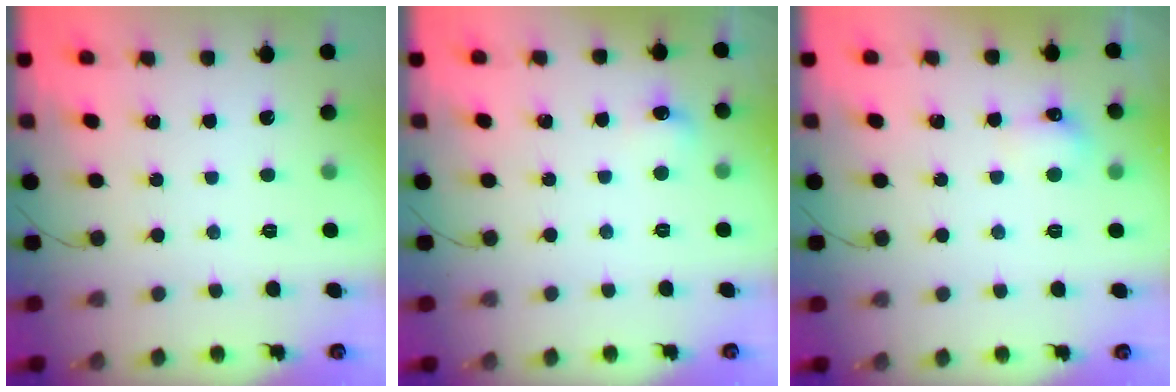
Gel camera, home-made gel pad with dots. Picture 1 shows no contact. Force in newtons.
{"total": 5.3, "press": 5.2, "slide": 1.2}
{"total": 5.6, "press": 5.4, "slide": 1.3}